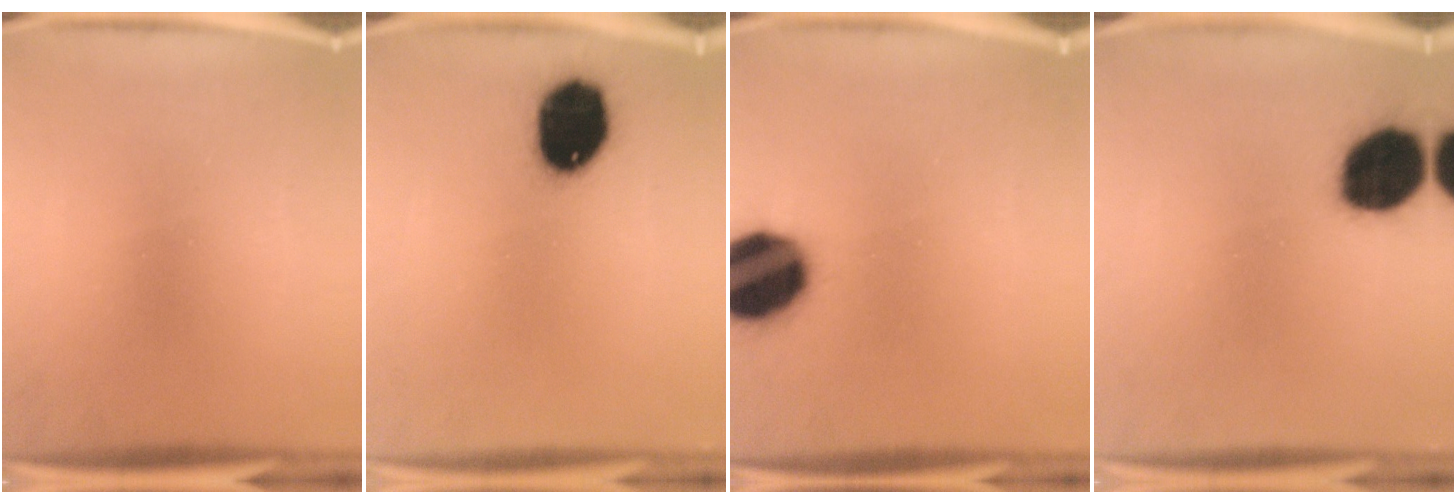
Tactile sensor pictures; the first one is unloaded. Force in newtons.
{"total": 15.3}
{"total": 18.6}
{"total": 15.8}